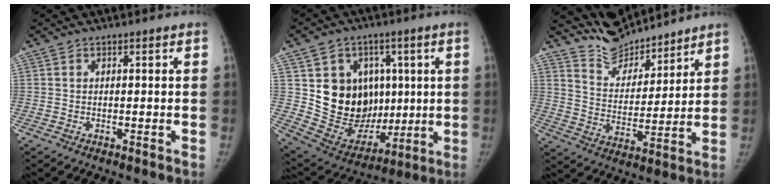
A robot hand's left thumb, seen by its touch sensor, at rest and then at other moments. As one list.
[{"total": 18.3, "force": [2.7, 15.0, 10.1], "torque": [-0.110, -0.008, 0.080]}, {"total": 11.4, "force": [10.8, 3.3, 1.1], "torque": [0.007, -0.073, 0.207]}]